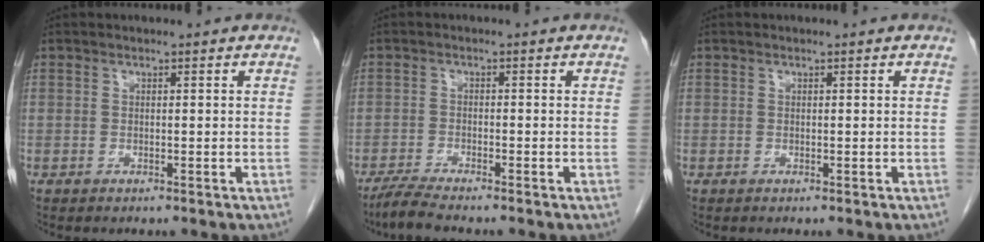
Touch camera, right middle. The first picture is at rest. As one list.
[{"total": 3.8, "force": [-3.3, -0.4, 1.8], "torque": [-0.044, -0.016, -0.066]}, {"total": 0.0}]